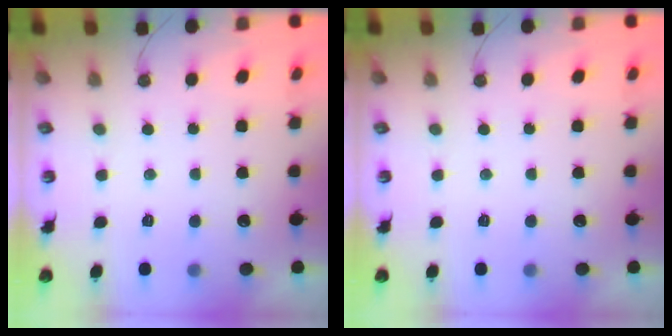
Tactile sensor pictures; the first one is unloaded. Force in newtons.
{"total": 0.0}